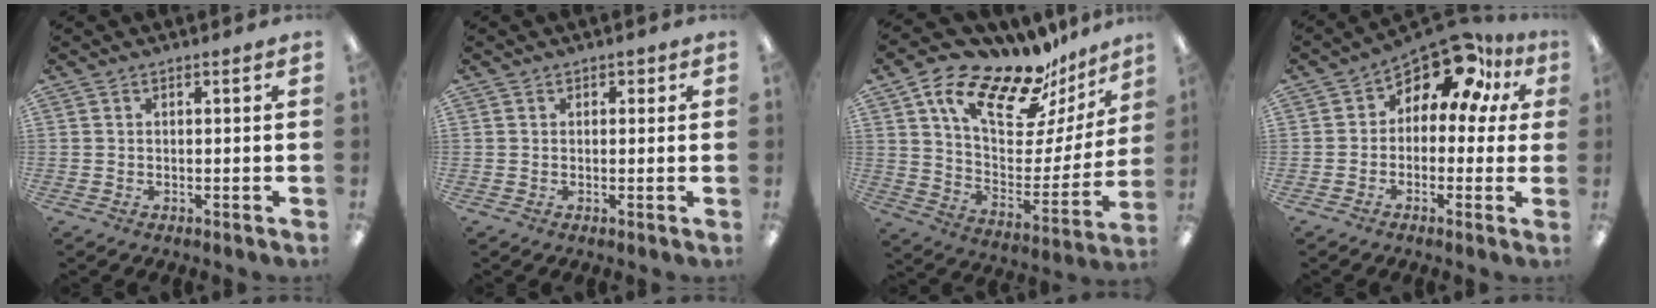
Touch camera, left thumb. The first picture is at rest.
{"total": 1.2, "force": [0.5, 1.0, 0.2], "torque": [0.003, 0.002, 0.006]}
{"total": 20.8, "force": [16.1, 7.7, 10.6], "torque": [-0.176, -0.120, 0.275]}
{"total": 11.9, "force": [7.8, 5.6, 7.0], "torque": [-0.112, -0.057, 0.137]}